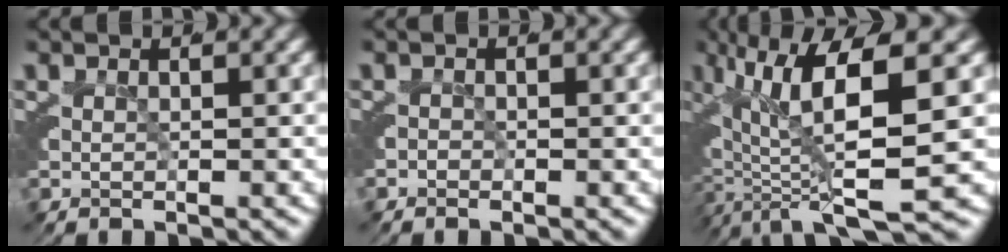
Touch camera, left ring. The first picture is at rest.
{"total": 1.6, "force": [-0.6, 1.5, 0.1], "torque": [-0.005, 0.004, -0.019]}
{"total": 8.7, "force": [-1.2, 2.4, 8.3], "torque": [-0.137, -0.010, -0.010]}